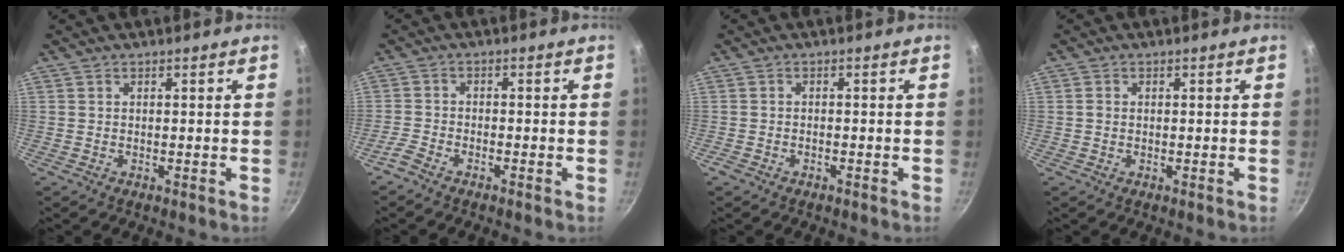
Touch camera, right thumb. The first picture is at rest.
{"total": 2.9, "force": [-2.4, 0.9, 1.2], "torque": [-0.045, 0.019, -0.056]}
{"total": 1.1, "force": [-0.8, 0.6, 0.4], "torque": [-0.014, 0.010, -0.017]}
{"total": 1.0, "force": [0.1, 0.8, 0.6], "torque": [-0.011, 0.003, 0.001]}